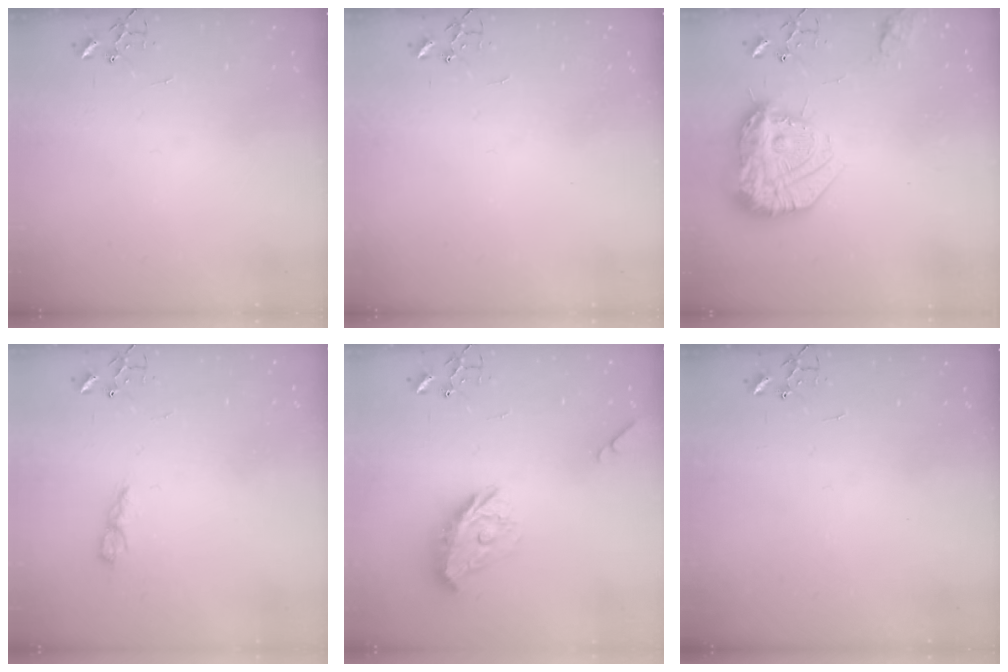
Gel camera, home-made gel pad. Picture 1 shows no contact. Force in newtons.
{"total": 0.0}
{"total": 20.7, "press": 20.6, "slide": 1.5}
{"total": 5.0, "press": 5.0, "slide": 0.6}
{"total": 13.5, "press": 13.4, "slide": 0.7}
{"total": 0.0}